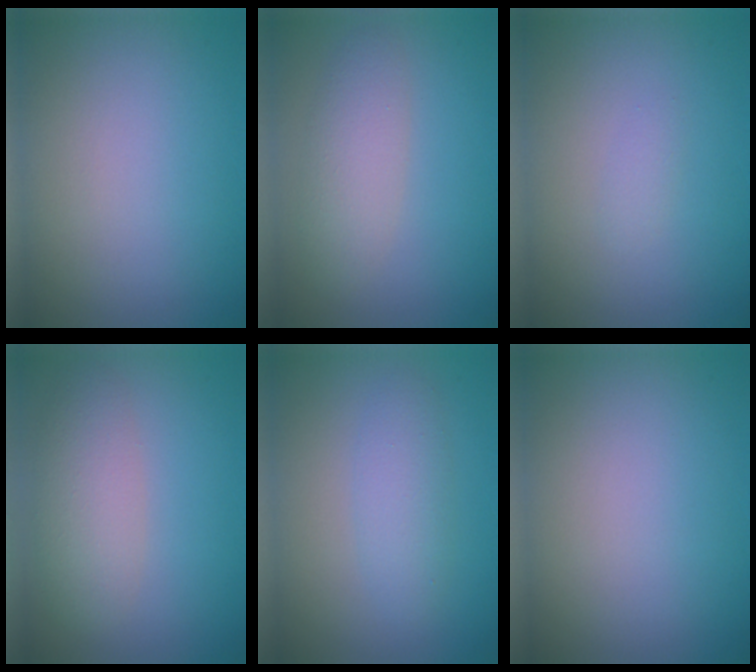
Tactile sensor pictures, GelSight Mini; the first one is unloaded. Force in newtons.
{"total": 3.0, "press": 3.0, "slide": 0.2}
{"total": 0.8, "press": 0.8, "slide": 0.1}
{"total": 3.9, "press": 3.9, "slide": 0.1}
{"total": 2.4, "press": 2.4, "slide": 0.0}
{"total": 0.0}